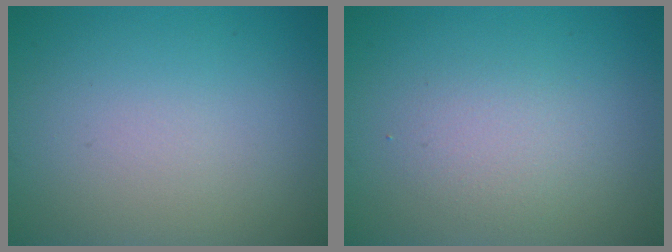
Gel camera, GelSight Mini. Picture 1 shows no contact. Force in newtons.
{"total": 1.8, "press": 1.8, "slide": 0.1}